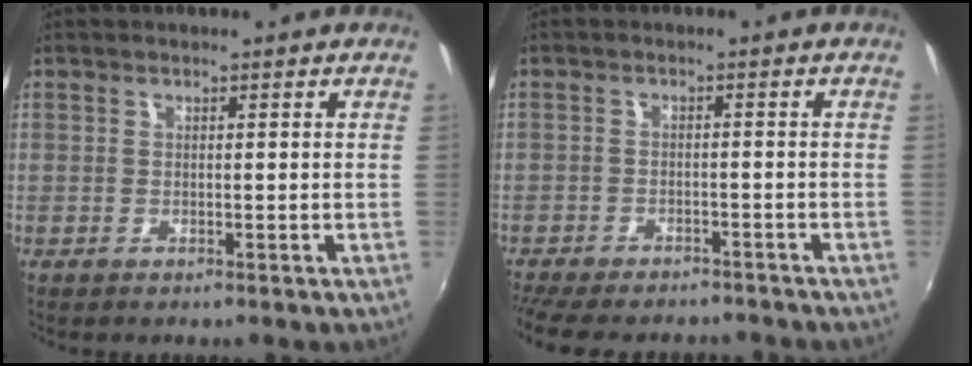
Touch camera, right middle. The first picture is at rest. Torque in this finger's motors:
{"motor_torque": [1.04, -1.10, 0.46, 0.16]}